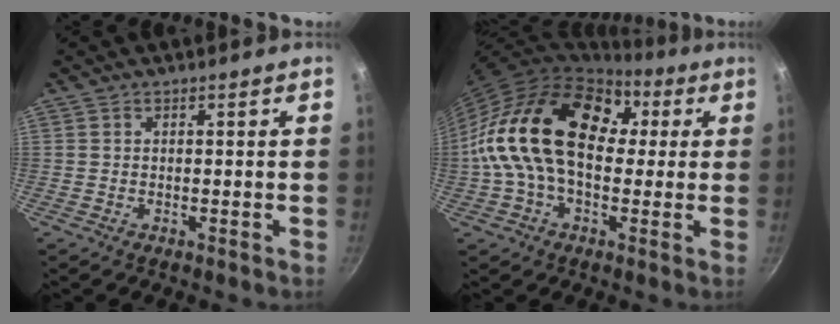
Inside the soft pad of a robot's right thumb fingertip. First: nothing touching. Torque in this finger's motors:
{"motor_torque": [-1.46, 2.52, 2.52, -0.24, 0.68]}